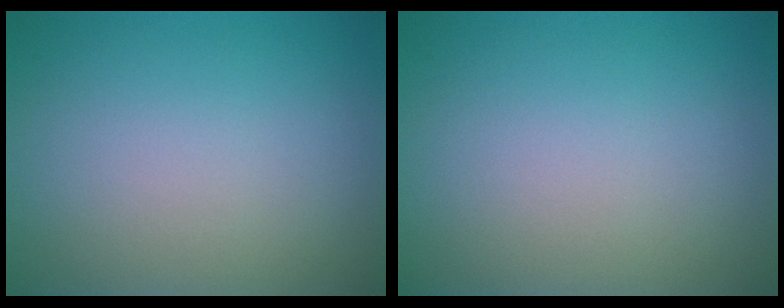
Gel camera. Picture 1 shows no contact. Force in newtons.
{"total": 0.0}